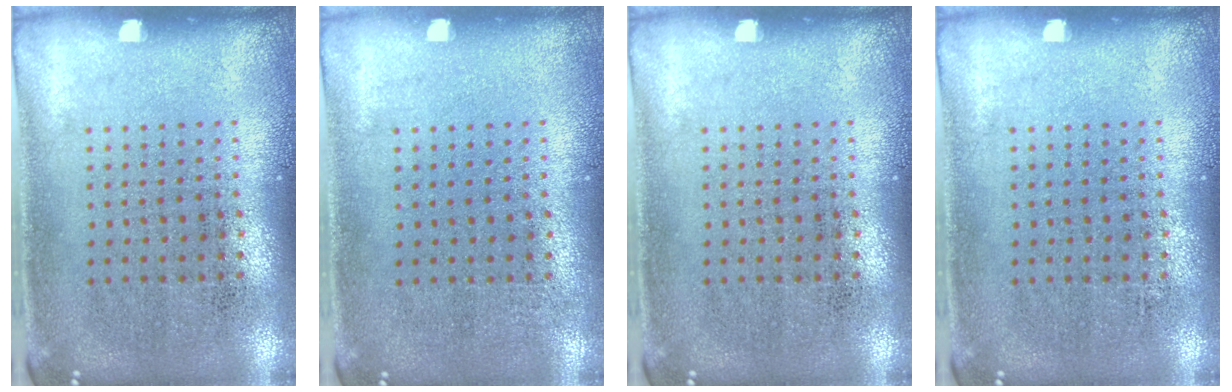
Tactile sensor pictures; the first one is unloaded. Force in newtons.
{"total": 0.0}
{"total": 0.0}
{"total": 0.0}